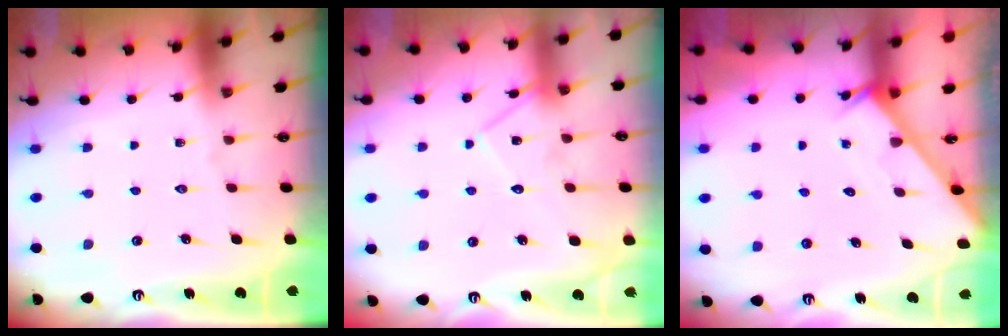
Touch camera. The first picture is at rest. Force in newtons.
{"total": 12.7, "press": 12.7, "slide": 0.9}
{"total": 2.0, "press": 2.0, "slide": 0.1}